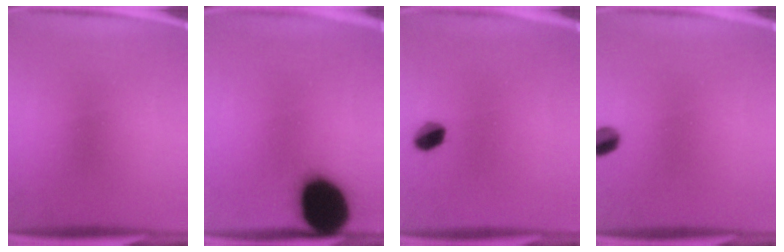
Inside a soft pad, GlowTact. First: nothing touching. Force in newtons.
{"total": 20.5}
{"total": 4.6}
{"total": 3.5}